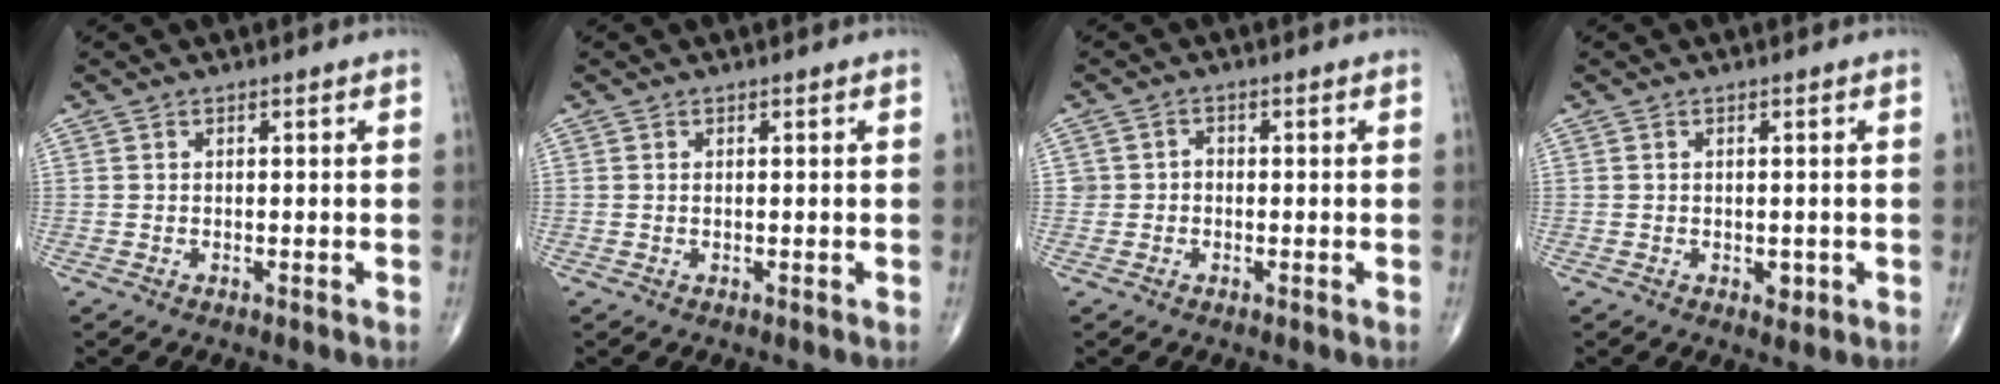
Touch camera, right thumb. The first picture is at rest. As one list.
[{"total": 0.0}, {"total": 1.7, "force": [-0.4, 1.6, 0.5], "torque": [0.006, 0.007, -0.009]}, {"total": 1.7, "force": [-0.4, 1.1, 1.2], "torque": [-0.007, -0.002, -0.003]}]